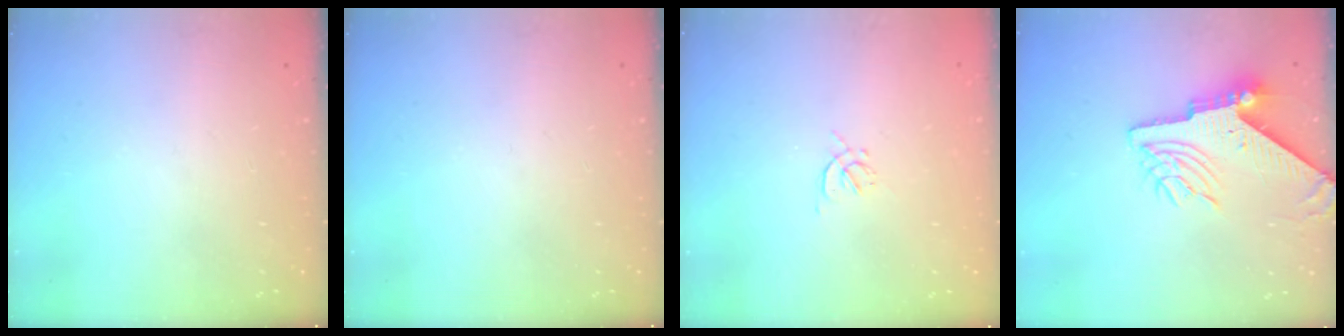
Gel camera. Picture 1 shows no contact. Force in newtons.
{"total": 0.0}
{"total": 1.2, "press": 1.2, "slide": 0.4}
{"total": 9.5, "press": 9.4, "slide": 1.3}